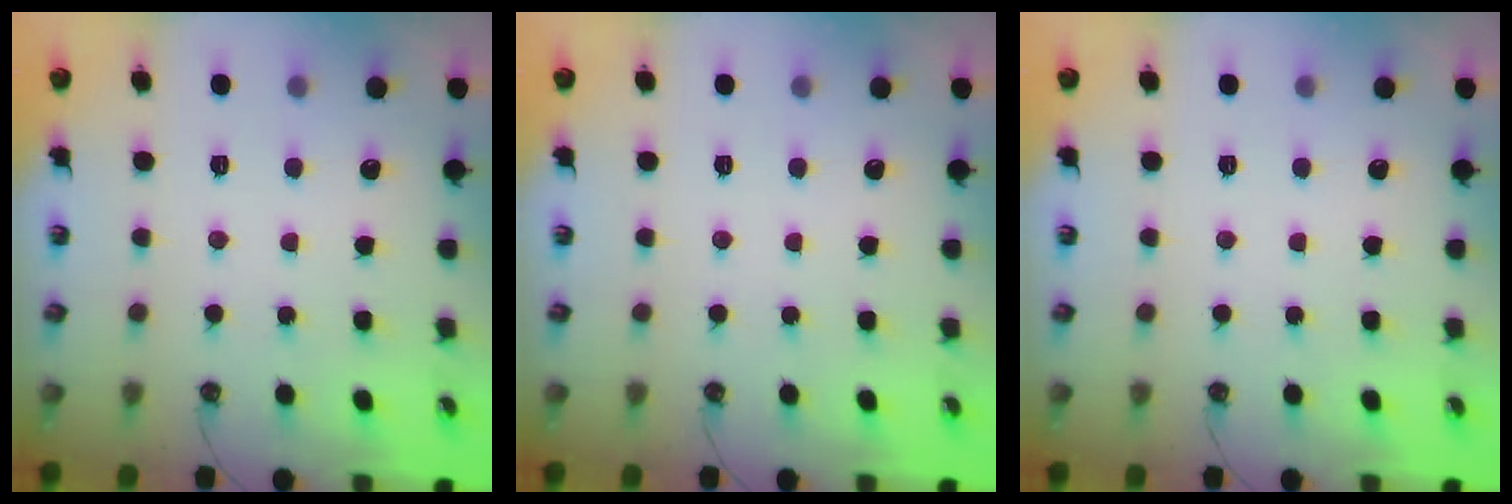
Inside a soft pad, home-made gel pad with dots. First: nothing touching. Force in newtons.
{"total": 0.0}
{"total": 0.0}